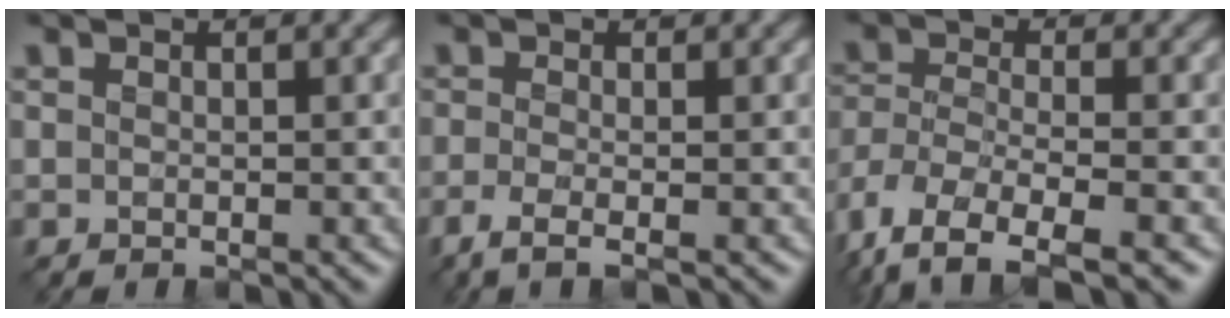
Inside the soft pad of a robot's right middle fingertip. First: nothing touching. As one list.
[{"total": 2.7, "force": [-1.4, 0.7, 2.2], "torque": [-0.044, -0.015, -0.034]}, {"total": 7.8, "force": [-5.4, 2.5, 5.0], "torque": [-0.107, -0.021, -0.107]}]